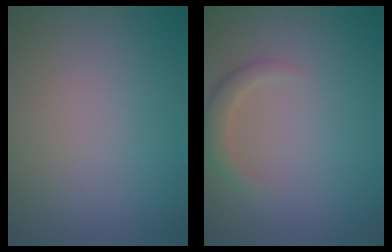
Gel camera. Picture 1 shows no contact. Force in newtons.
{"total": 1.9, "press": 1.9, "slide": 0.1}